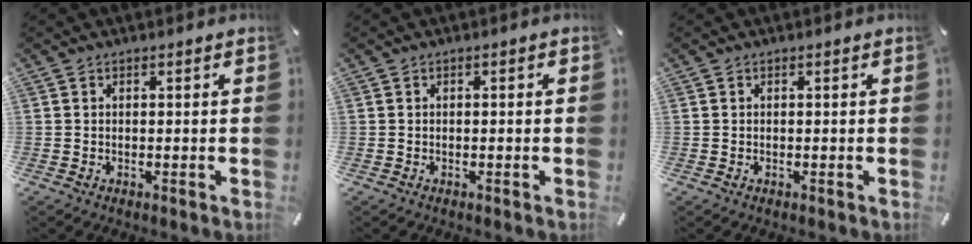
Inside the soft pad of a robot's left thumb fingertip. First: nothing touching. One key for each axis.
{"total": 0.8, "fx": -0.4, "fy": 0.2, "fz": 0.7, "tx": -0.013, "ty": 0.000, "tz": -0.006}
{"total": 0.0}